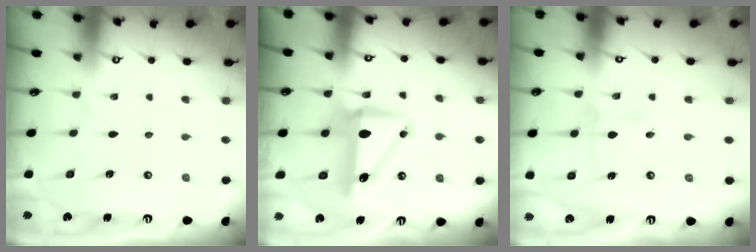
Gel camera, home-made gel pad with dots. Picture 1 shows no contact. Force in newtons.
{"total": 9.0, "press": 8.9, "slide": 1.6}
{"total": 2.7, "press": 2.7, "slide": 0.3}